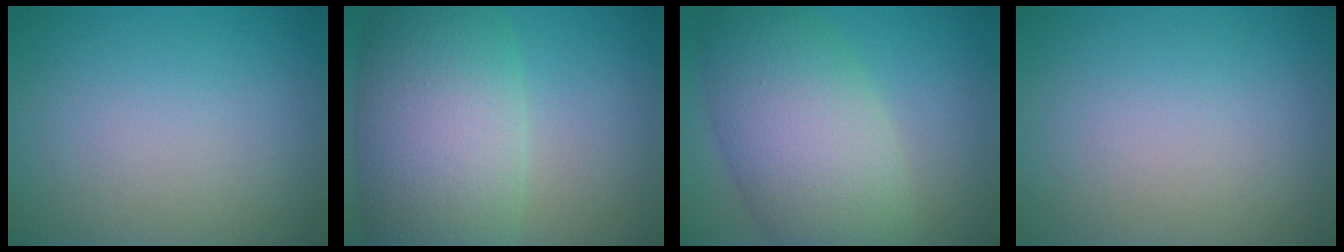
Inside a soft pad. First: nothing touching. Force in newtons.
{"total": 11.7, "press": 11.7, "slide": 0.1}
{"total": 9.9, "press": 9.9, "slide": 0.4}
{"total": 0.0}